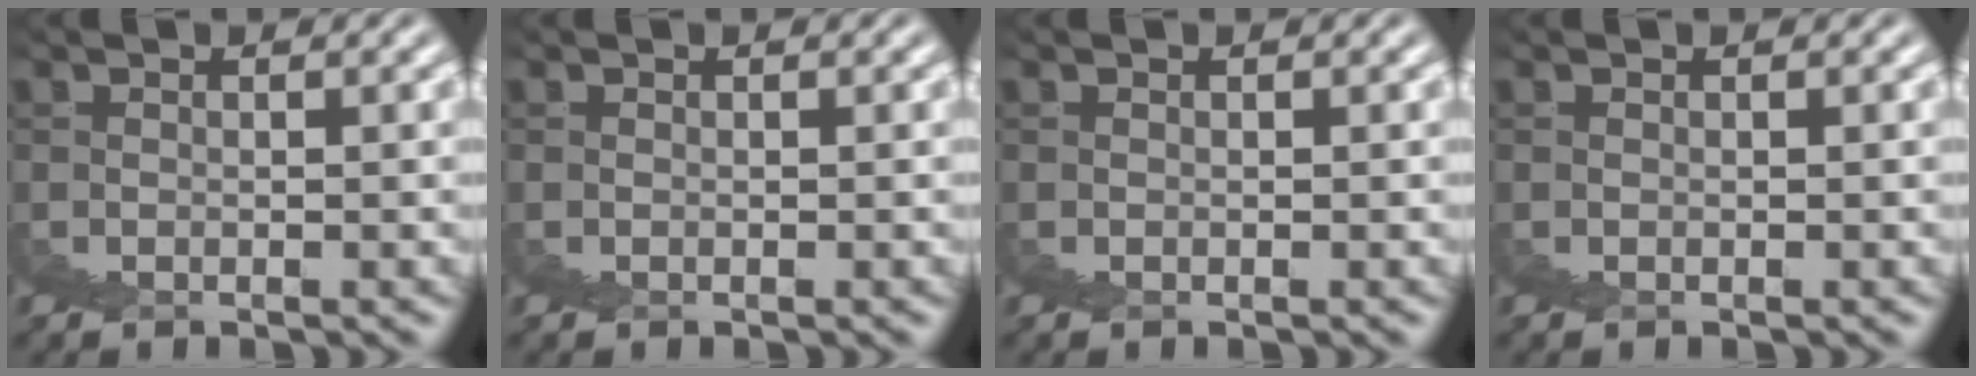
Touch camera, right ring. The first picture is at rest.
{"total": 0.0}
{"total": 0.0}
{"total": 0.0}